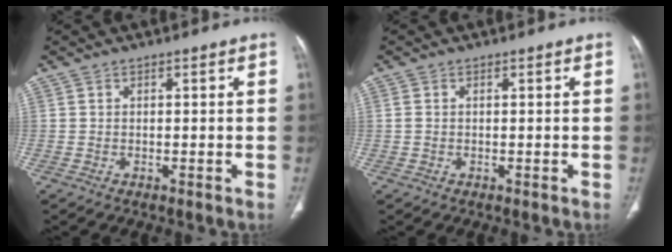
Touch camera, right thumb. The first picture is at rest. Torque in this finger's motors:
{"motor_torque": [0.06, -0.30, 0.11, 0.40, -0.02]}